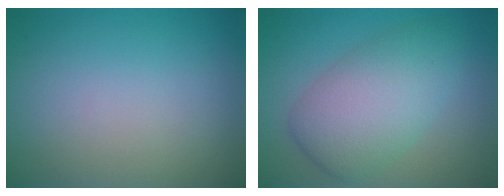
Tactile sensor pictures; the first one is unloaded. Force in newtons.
{"total": 6.4, "press": 6.4, "slide": 0.4}